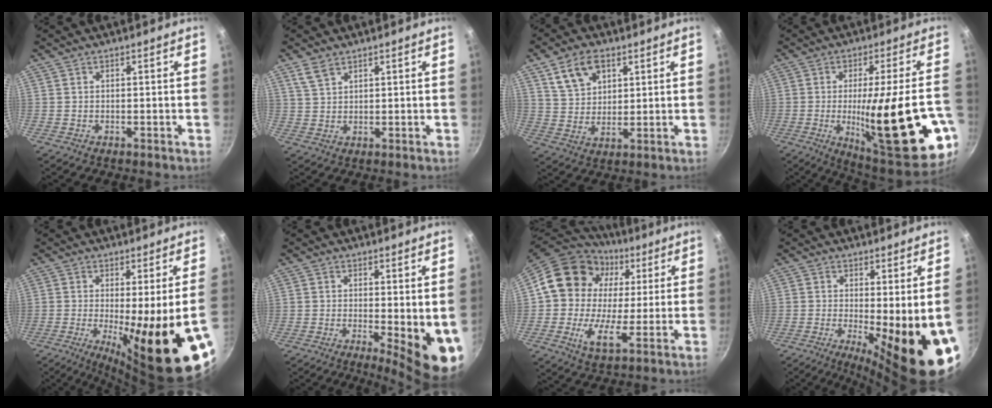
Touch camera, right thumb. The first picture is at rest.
{"total": 3.6, "force": [2.5, 1.8, 1.9], "torque": [-0.032, -0.006, 0.052]}
{"total": 8.9, "force": [4.6, 5.4, 5.3], "torque": [-0.081, -0.013, 0.088]}
{"total": 27.4, "force": [-6.8, 6.7, 25.7], "torque": [-0.348, -0.006, -0.081]}
{"total": 19.2, "force": [-4.6, 2.1, 18.5], "torque": [-0.256, -0.034, -0.048]}
{"total": 9.8, "force": [-1.2, 2.7, 9.3], "torque": [-0.105, -0.016, -0.010]}
{"total": 18.9, "force": [3.7, 14.1, 12.0], "torque": [-0.188, 0.015, 0.048]}
{"total": 14.4, "force": [-3.1, 2.8, 13.8], "torque": [-0.172, -0.024, -0.034]}